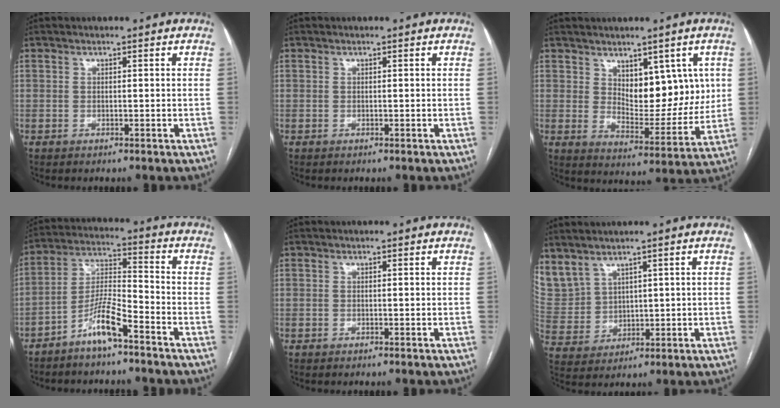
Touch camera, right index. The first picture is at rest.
{"total": 0.0}
{"total": 9.8, "force": [3.3, 5.1, 7.7], "torque": [-0.100, -0.003, 0.062]}
{"total": 7.7, "force": [-5.2, 0.8, 5.5], "torque": [-0.117, 0.003, -0.102]}
{"total": 0.0}
{"total": 11.1, "force": [6.8, 7.5, 4.5], "torque": [-0.141, 0.024, 0.169]}